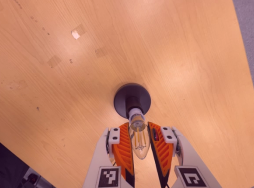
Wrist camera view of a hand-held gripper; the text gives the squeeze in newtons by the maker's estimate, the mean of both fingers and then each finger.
{"total": 13.1, "left": 13.0, "right": 13.2}